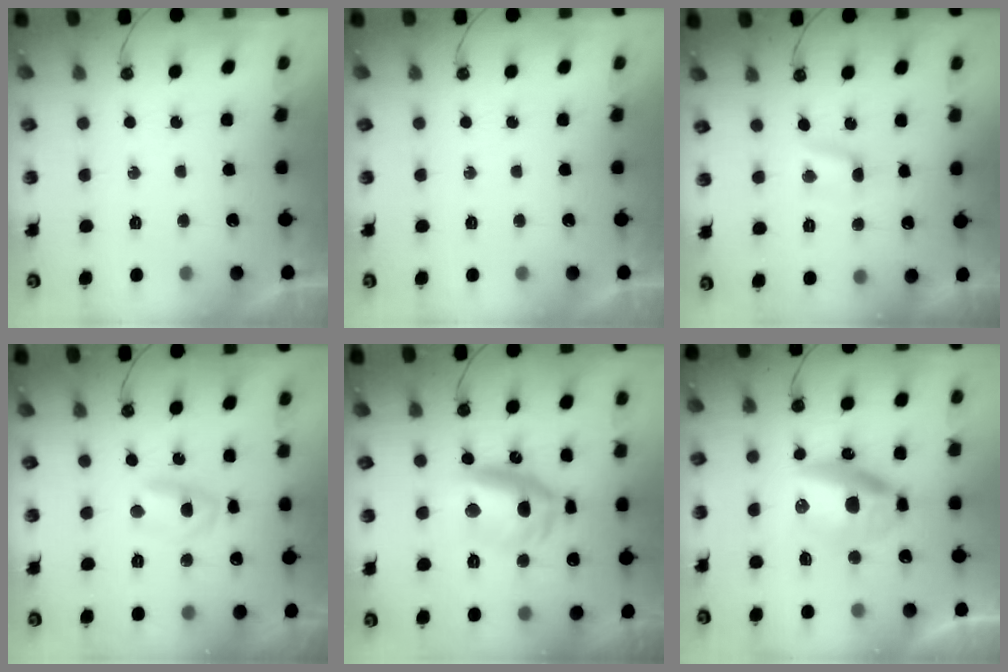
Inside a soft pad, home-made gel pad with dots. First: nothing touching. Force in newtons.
{"total": 0.0}
{"total": 1.8, "press": 1.8, "slide": 0.2}
{"total": 14.0, "press": 3.2, "slide": 13.6}
{"total": 11.4, "press": 11.4, "slide": 1.3}
{"total": 11.5, "press": 11.5, "slide": 0.7}